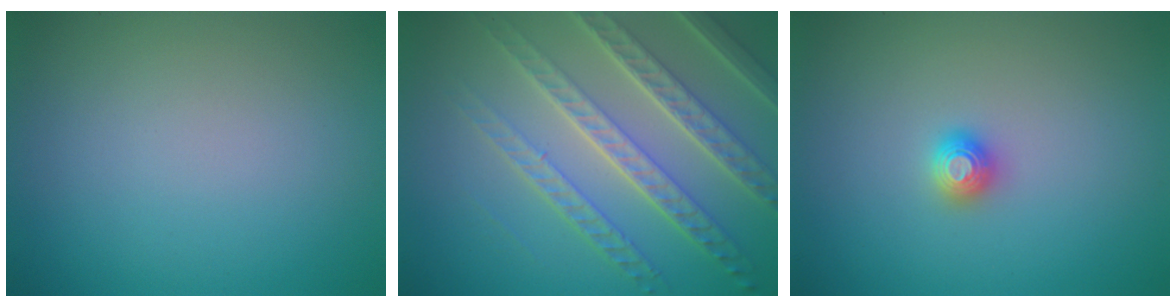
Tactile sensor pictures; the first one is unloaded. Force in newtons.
{"total": 7.7, "press": 5.4, "slide": 5.5}
{"total": 1.5, "press": 1.5, "slide": 0.2}